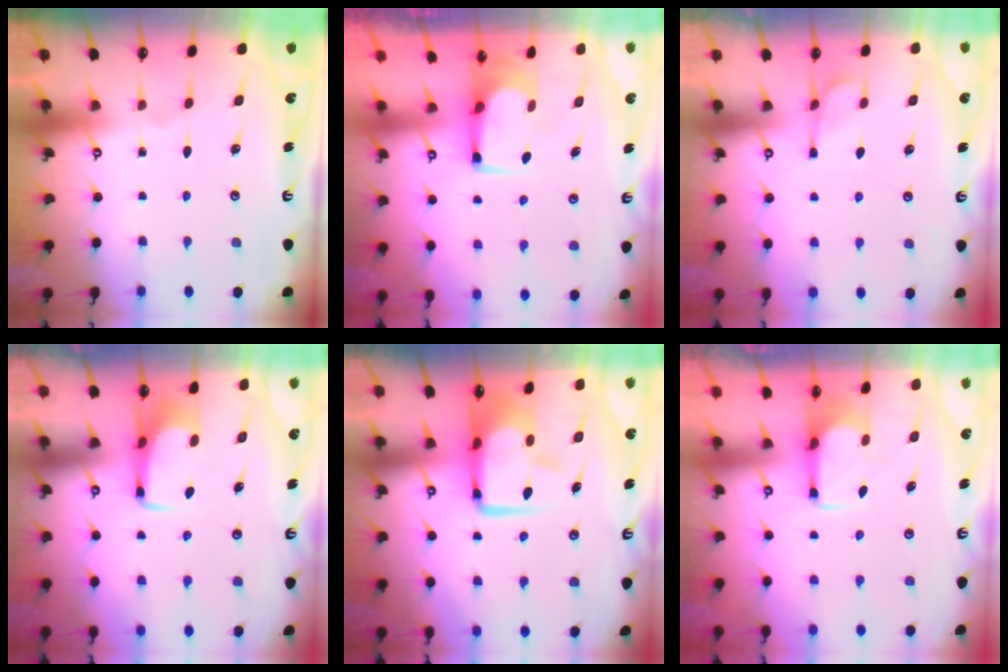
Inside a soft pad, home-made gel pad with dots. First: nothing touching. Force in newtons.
{"total": 2.2, "press": 2.2, "slide": 0.2}
{"total": 4.8, "press": 4.6, "slide": 1.3}
{"total": 3.9, "press": 3.9, "slide": 0.3}
{"total": 8.5, "press": 8.4, "slide": 1.3}
{"total": 2.8, "press": 2.7, "slide": 0.9}